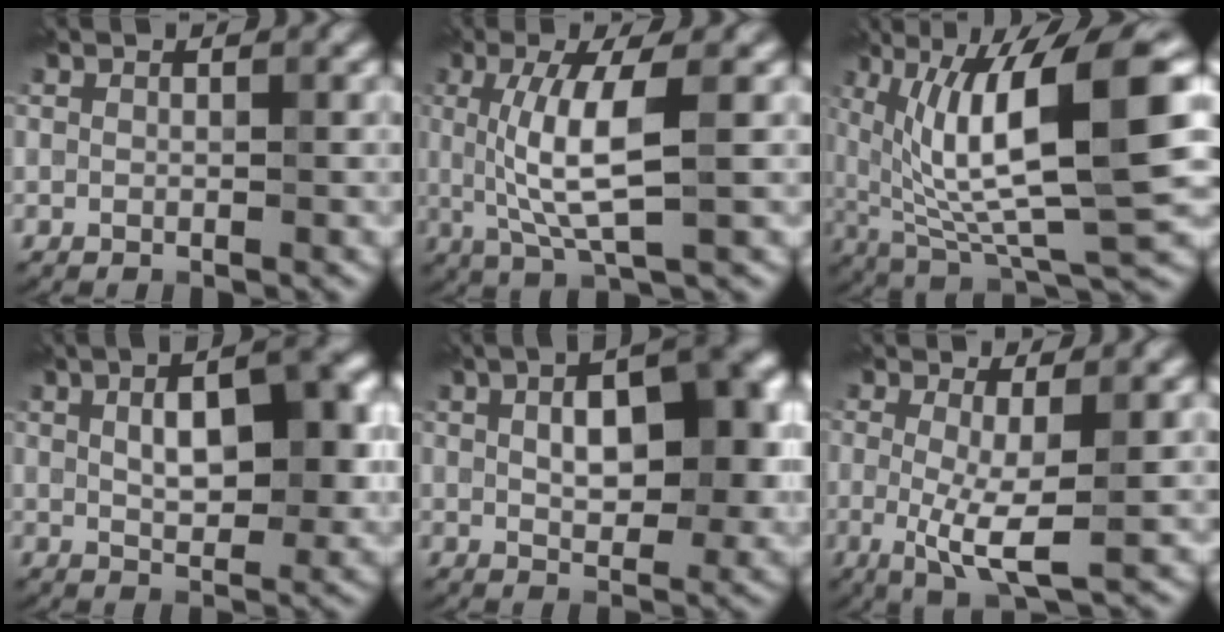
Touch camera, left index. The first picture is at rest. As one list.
[{"total": 5.8, "force": [0.7, 1.3, 5.6], "torque": [-0.113, -0.003, 0.014]}, {"total": 12.9, "force": [2.8, 3.5, 12.1], "torque": [-0.208, -0.003, 0.056]}, {"total": 7.2, "force": [1.5, 3.0, 6.4], "torque": [-0.092, 0.010, 0.025]}, {"total": 8.3, "force": [1.6, 3.9, 7.1], "torque": [-0.099, 0.012, 0.022]}, {"total": 4.1, "force": [-0.2, 0.7, 4.0], "torque": [-0.079, -0.016, -0.004]}]